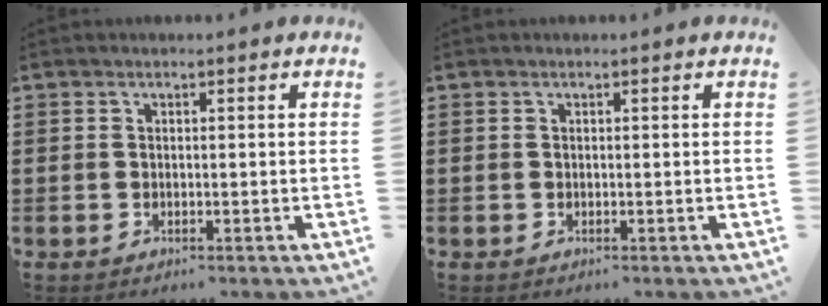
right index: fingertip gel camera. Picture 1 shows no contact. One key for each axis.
{"total": 0.0}